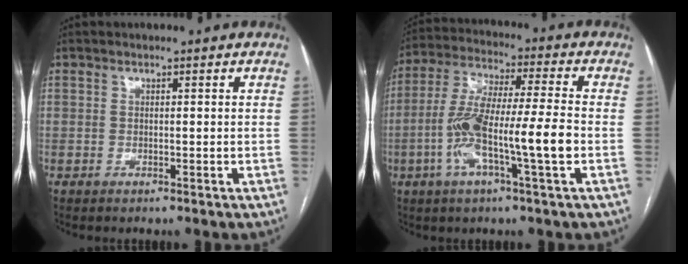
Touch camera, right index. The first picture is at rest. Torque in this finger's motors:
{"motor_torque": [1.68, -0.46, 0.77, 0.21]}